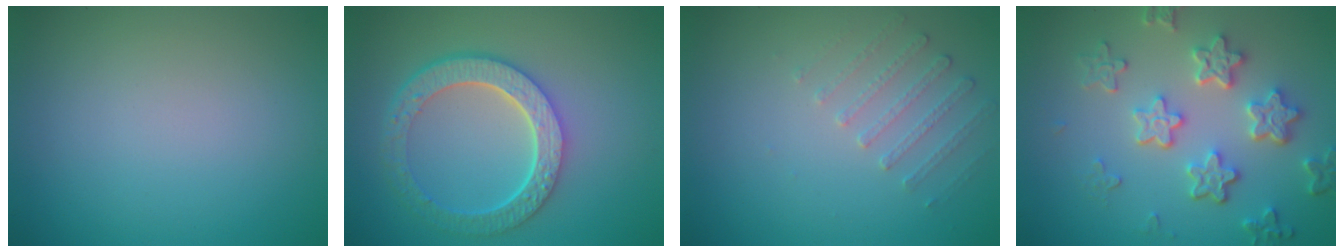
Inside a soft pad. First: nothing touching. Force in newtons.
{"total": 6.0, "press": 4.5, "slide": 4.0}
{"total": 1.5, "press": 1.0, "slide": 1.1}
{"total": 5.0, "press": 4.2, "slide": 2.7}